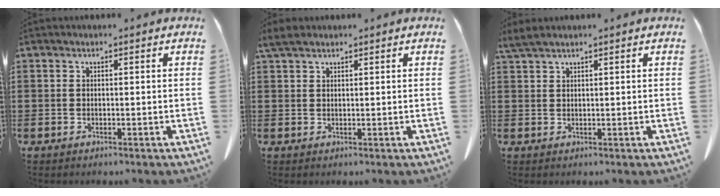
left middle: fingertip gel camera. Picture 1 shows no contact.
{"total": 2.3, "force": [1.7, 0.7, 1.3], "torque": [-0.031, 0.006, 0.032]}
{"total": 2.0, "force": [1.6, 0.1, 1.1], "torque": [-0.026, 0.000, 0.030]}